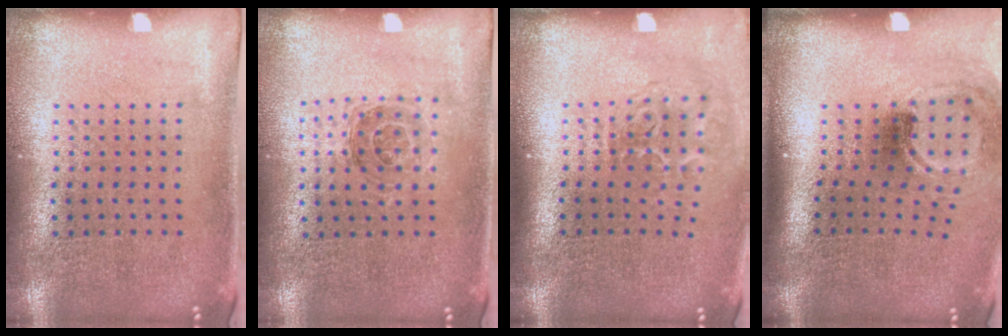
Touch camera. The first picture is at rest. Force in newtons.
{"total": 1.1, "press": 1.0, "slide": 0.3}
{"total": 1.9, "press": 1.2, "slide": 1.4}
{"total": 1.8, "press": 1.2, "slide": 1.4}